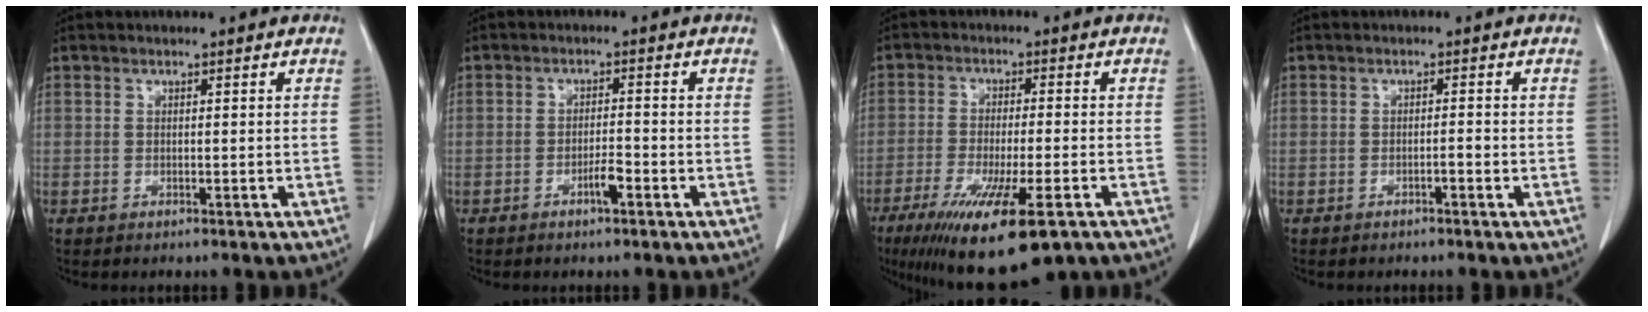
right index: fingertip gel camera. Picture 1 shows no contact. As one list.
[{"total": 2.5, "force": [-1.4, 0.4, 2.1], "torque": [-0.036, 0.001, -0.025]}, {"total": 15.3, "force": [-8.9, 2.7, 12.1], "torque": [-0.193, -0.039, -0.141]}, {"total": 1.0, "force": [-0.6, 0.0, 0.8], "torque": [-0.013, 0.003, -0.011]}]